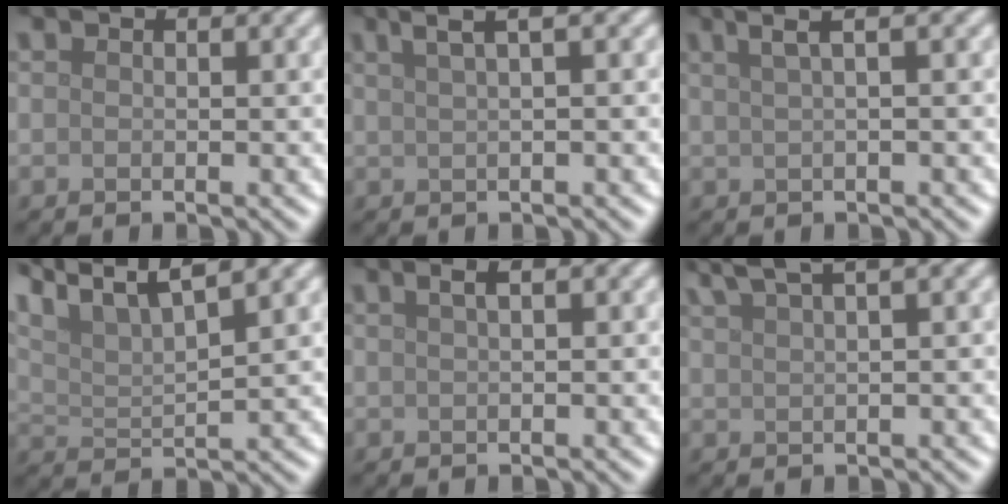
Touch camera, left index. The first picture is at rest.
{"total": 3.1, "force": [1.9, 0.7, 2.4], "torque": [-0.030, 0.010, 0.028]}
{"total": 3.2, "force": [1.7, 0.8, 2.6], "torque": [-0.031, 0.009, 0.023]}
{"total": 9.1, "force": [7.2, 2.2, 5.0], "torque": [-0.102, 0.025, 0.111]}
{"total": 1.6, "force": [0.7, 0.5, 1.3], "torque": [-0.020, 0.006, 0.009]}
{"total": 5.3, "force": [4.0, 0.9, 3.3], "torque": [-0.044, 0.020, 0.055]}